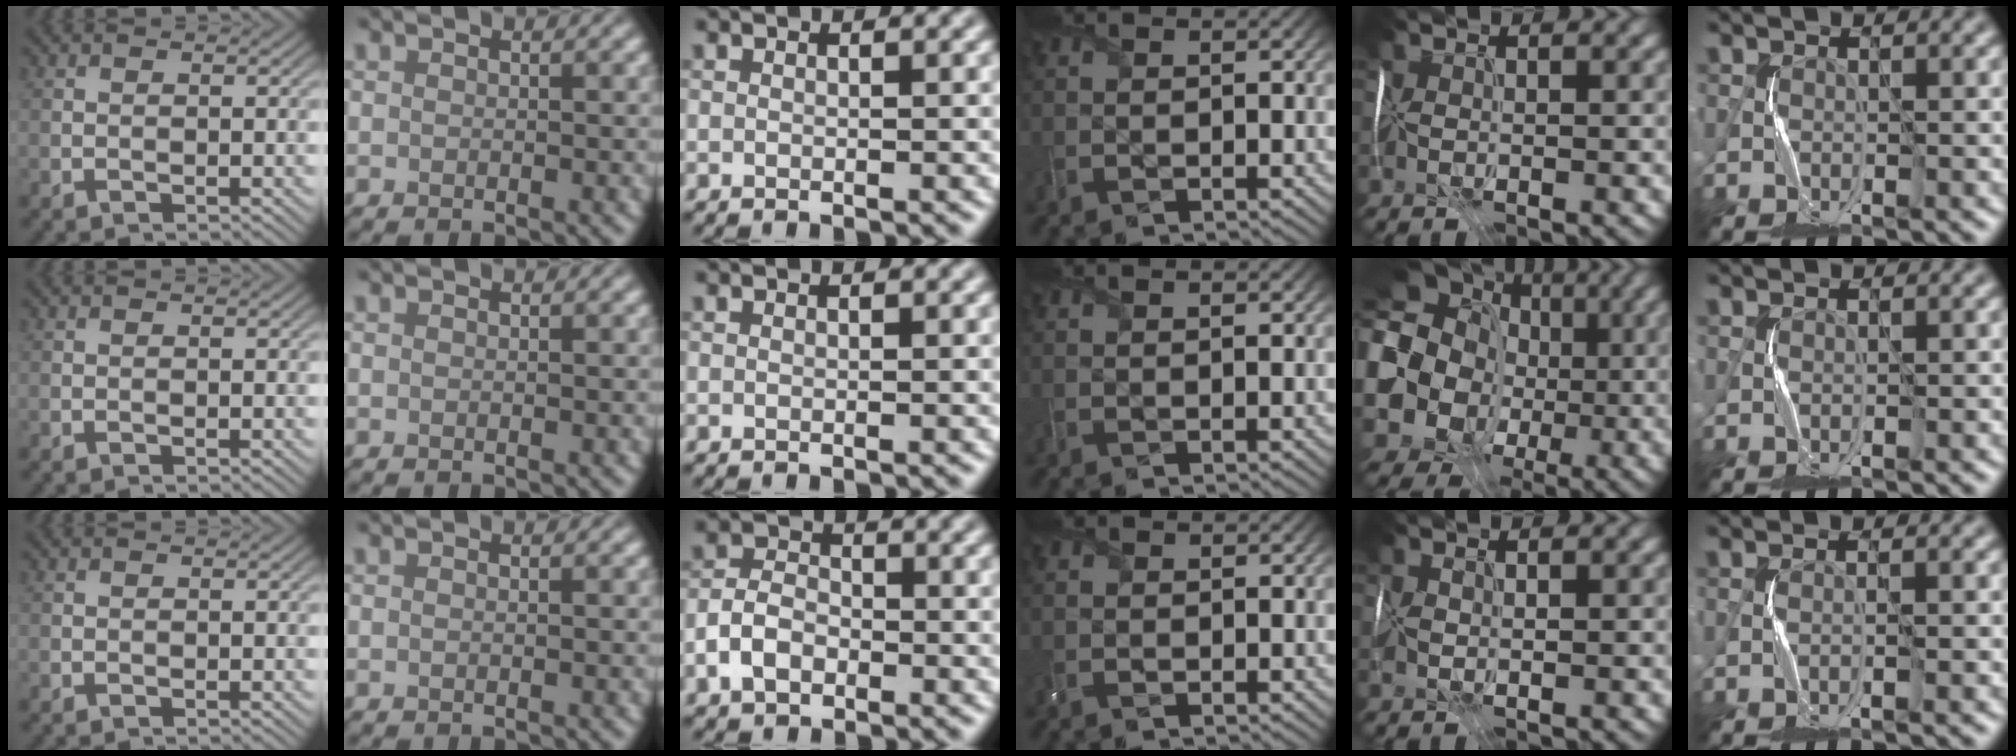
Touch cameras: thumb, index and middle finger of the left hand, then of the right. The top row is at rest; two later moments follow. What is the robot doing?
{"motion": "wrap", "object": "scarf"}